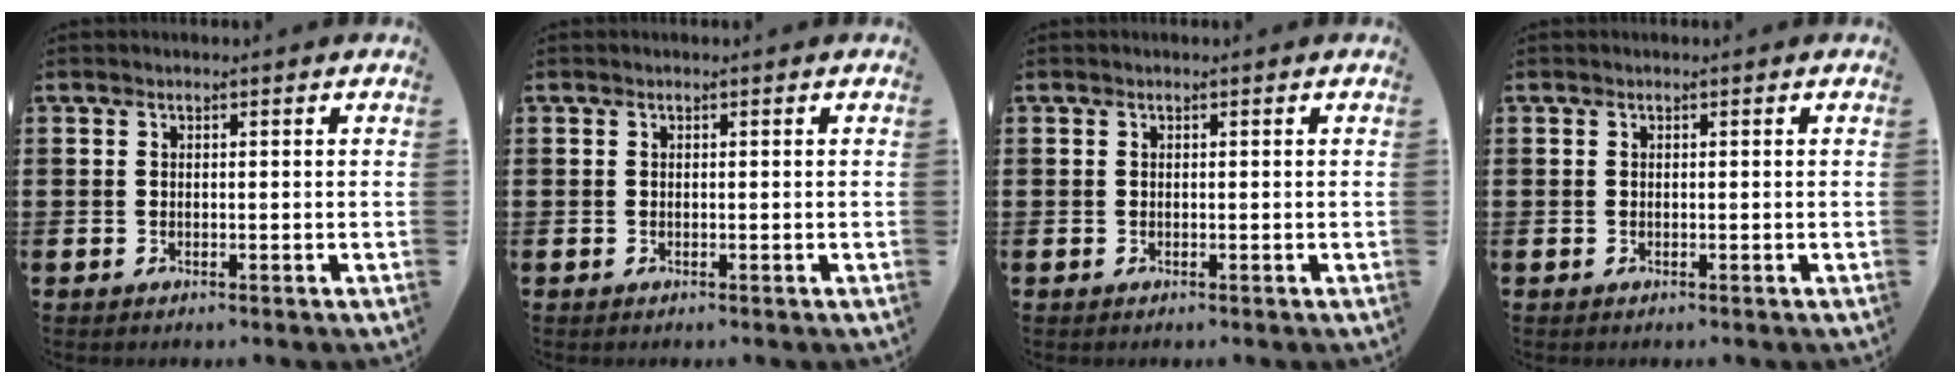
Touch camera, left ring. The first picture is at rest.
{"total": 0.0}
{"total": 0.0}
{"total": 0.0}